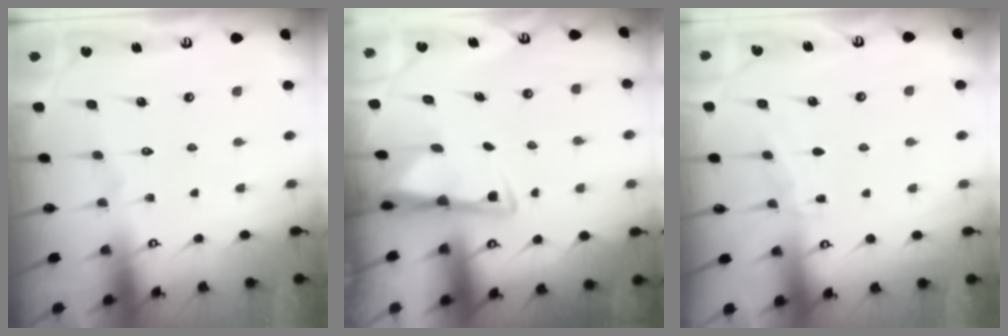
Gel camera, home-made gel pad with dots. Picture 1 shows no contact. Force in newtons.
{"total": 2.8, "press": 2.8, "slide": 0.5}
{"total": 4.8, "press": 4.7, "slide": 0.4}